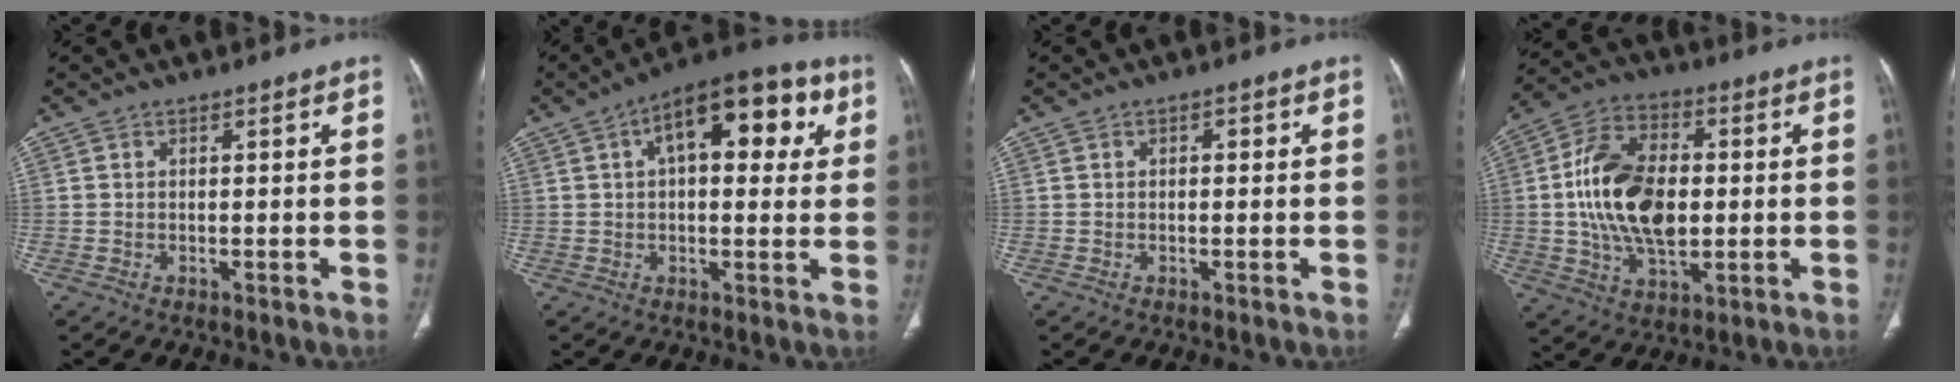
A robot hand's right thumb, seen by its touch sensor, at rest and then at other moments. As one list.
[{"total": 16.6, "force": [5.3, 8.0, 13.6], "torque": [-0.145, 0.021, 0.067]}, {"total": 0.9, "force": [0.2, 0.5, 0.8], "torque": [-0.005, 0.001, 0.000]}, {"total": 17.3, "force": [0.2, 10.5, 13.8], "torque": [-0.239, 0.011, 0.003]}]